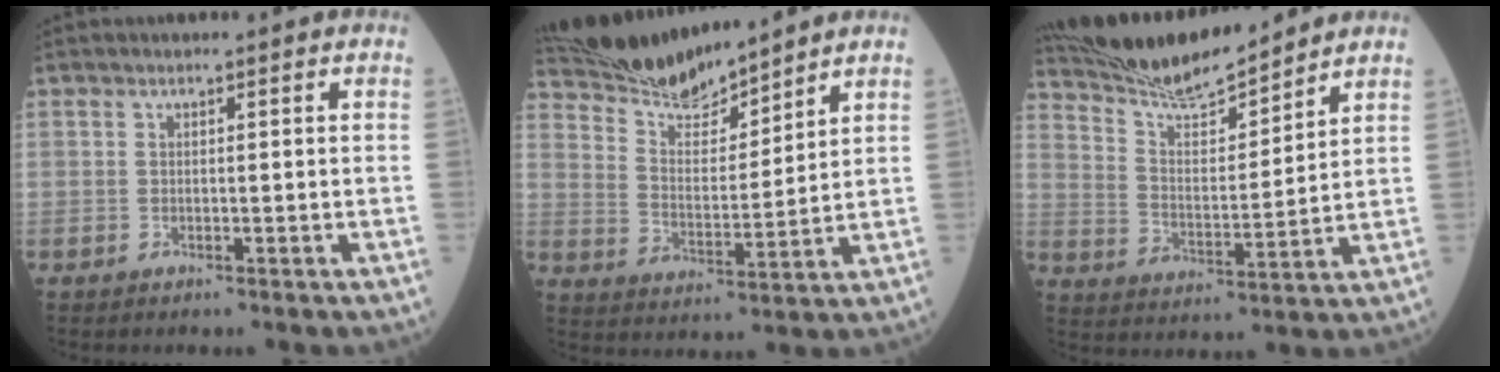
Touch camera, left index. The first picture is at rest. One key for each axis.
{"total": 11.8, "fx": 11.4, "fy": 1.0, "fz": 2.9, "tx": -0.065, "ty": 0.001, "tz": 0.215}
{"total": 13.4, "fx": 12.7, "fy": 0.6, "fz": 4.0, "tx": -0.084, "ty": 0.005, "tz": 0.229}